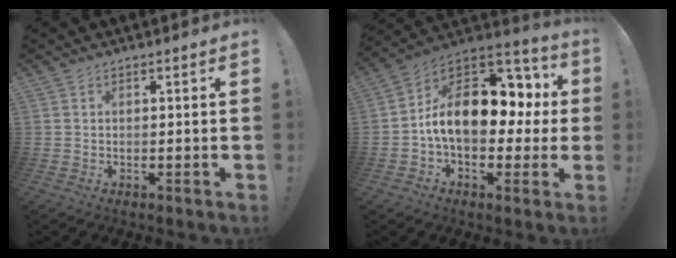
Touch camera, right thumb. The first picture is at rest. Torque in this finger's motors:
{"motor_torque": [2.52, 2.49, 0.27, 0.05, 0.33]}